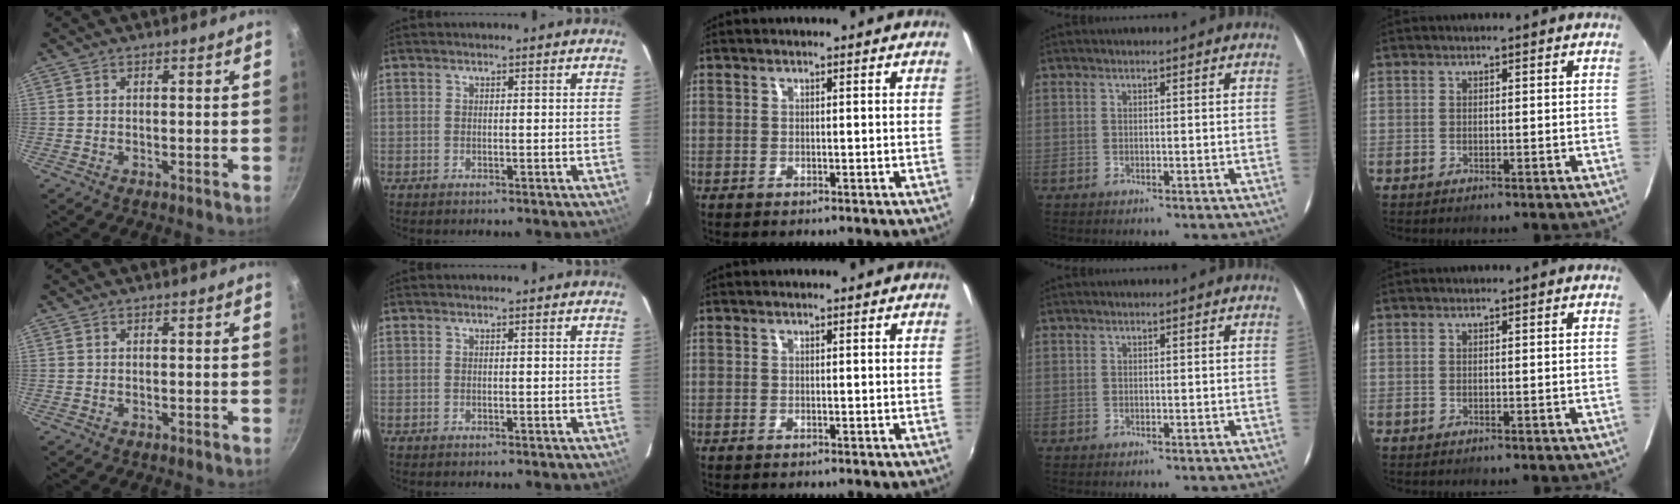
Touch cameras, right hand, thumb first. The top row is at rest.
{}